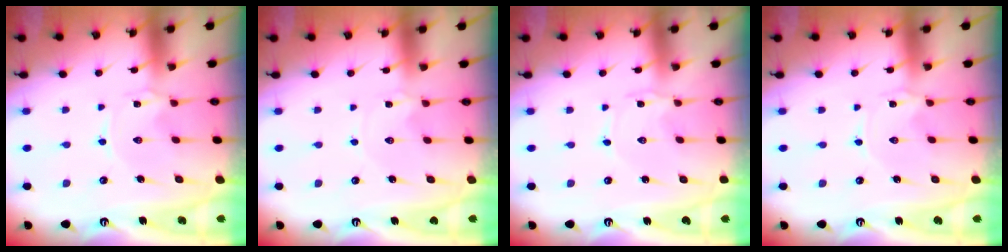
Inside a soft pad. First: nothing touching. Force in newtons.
{"total": 1.5, "press": 1.4, "slide": 0.2}
{"total": 1.3, "press": 1.3, "slide": 0.2}
{"total": 0.0}